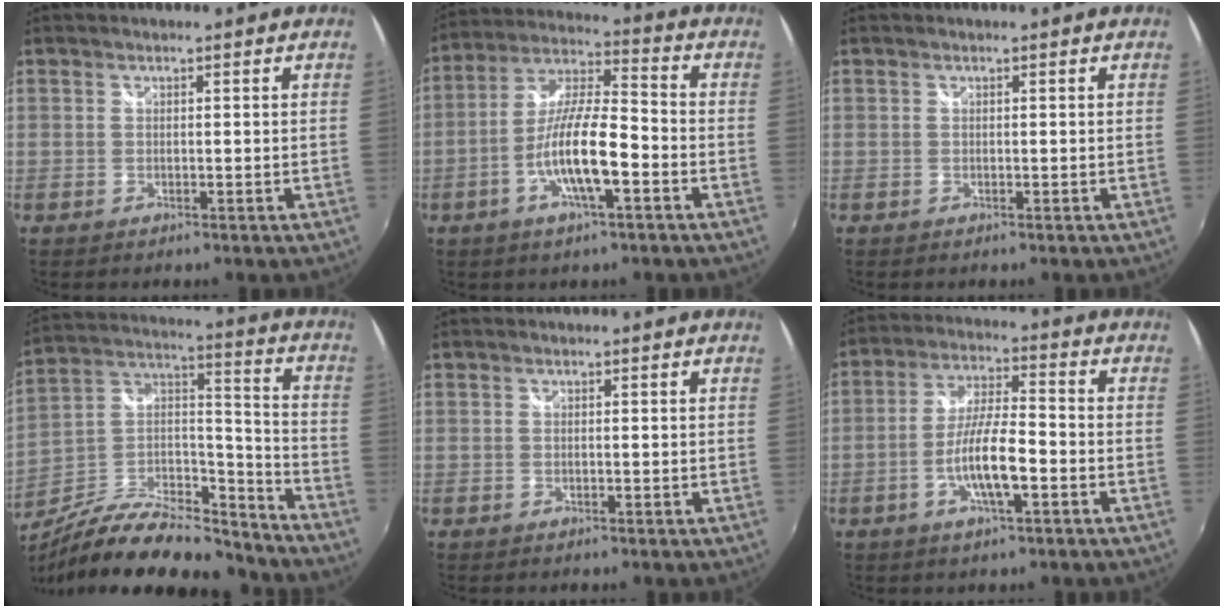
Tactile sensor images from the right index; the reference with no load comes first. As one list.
[{"total": 12.6, "force": [-4.7, 2.6, 11.4], "torque": [-0.228, -0.001, -0.089]}, {"total": 0.0}, {"total": 25.0, "force": [-19.2, 8.4, 13.6], "torque": [-0.247, 0.012, -0.305]}, {"total": 0.0}, {"total": 9.5, "force": [-3.5, 1.8, 8.6], "torque": [-0.170, 0.000, -0.063]}]